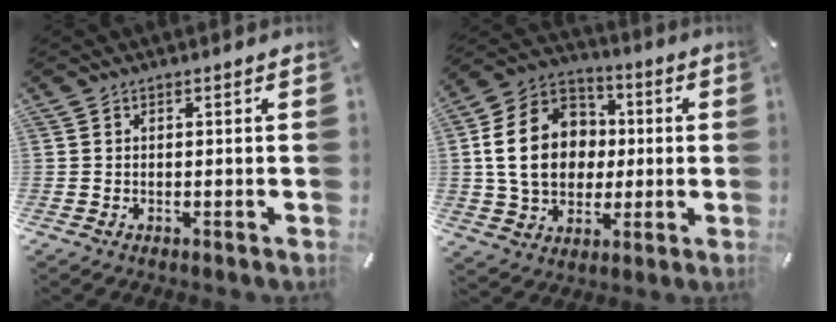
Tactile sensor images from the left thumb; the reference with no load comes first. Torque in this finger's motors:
{"motor_torque": [1.91, 3.09, 1.37, -0.99, 0.58]}